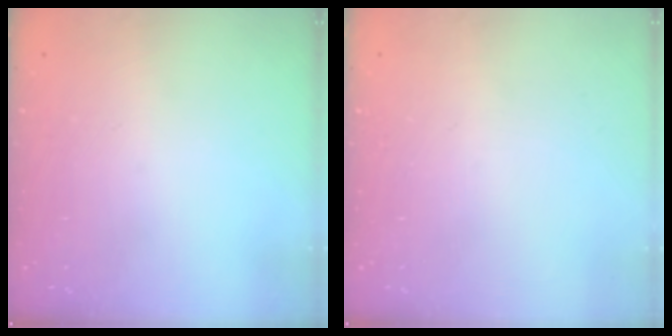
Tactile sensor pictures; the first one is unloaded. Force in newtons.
{"total": 0.0}